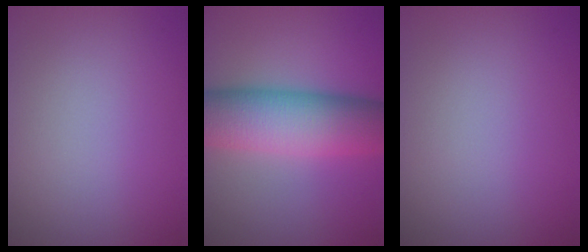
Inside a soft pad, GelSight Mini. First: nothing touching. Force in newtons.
{"total": 10.1, "press": 10.1, "slide": 0.4}
{"total": 0.0}